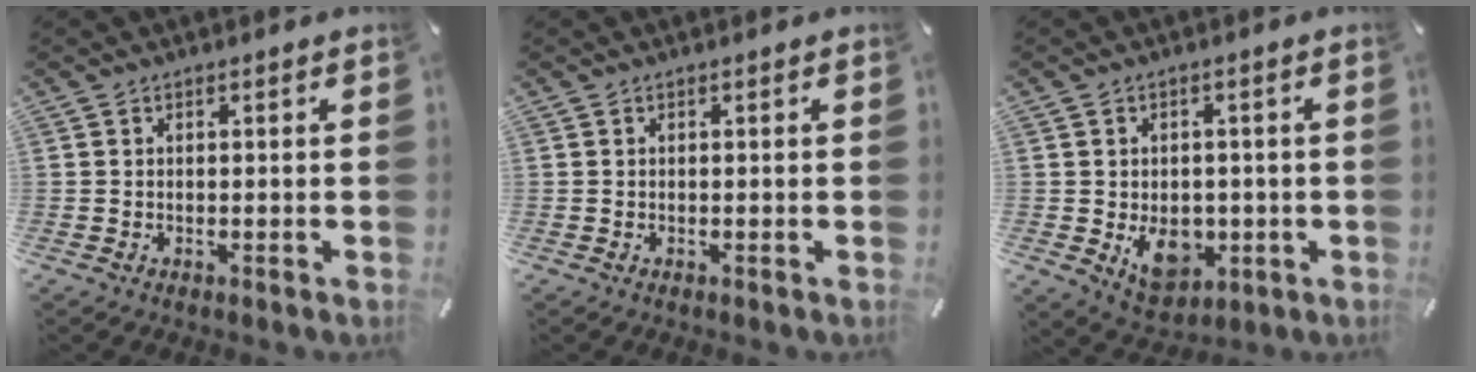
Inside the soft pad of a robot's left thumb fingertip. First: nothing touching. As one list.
[{"total": 0.0}, {"total": 9.8, "force": [-2.1, 7.6, 5.9], "torque": [-0.065, 0.001, -0.033]}]